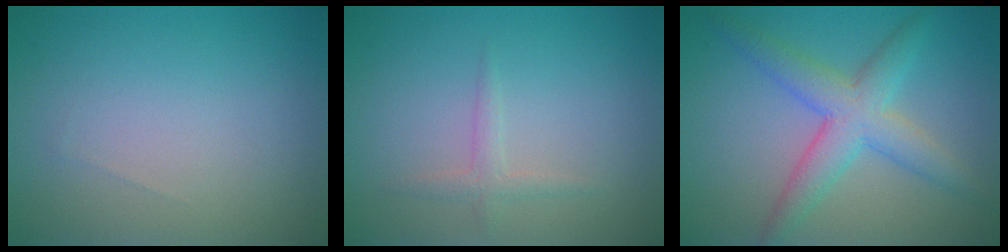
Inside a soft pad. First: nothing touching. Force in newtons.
{"total": 1.3, "press": 1.3, "slide": 0.0}
{"total": 4.9, "press": 4.9, "slide": 0.1}